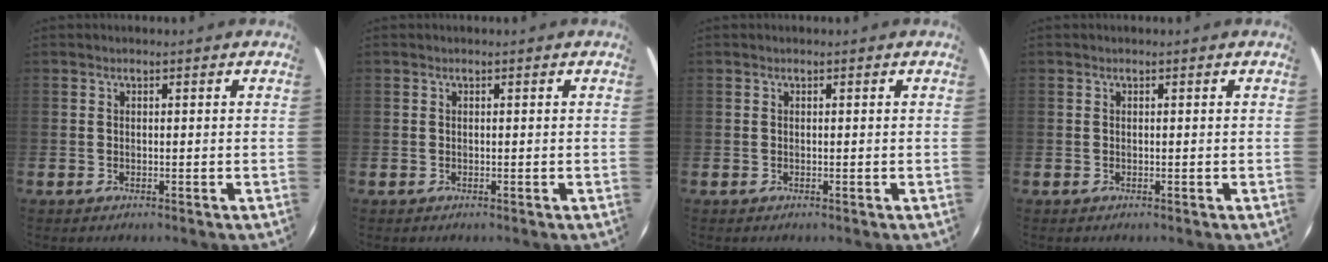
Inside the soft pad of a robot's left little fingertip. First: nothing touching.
{"total": 0.0}
{"total": 0.0}
{"total": 0.0}